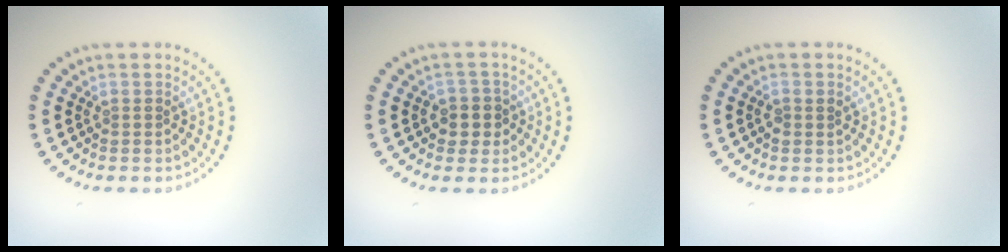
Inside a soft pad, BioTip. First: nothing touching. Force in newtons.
{"total": 2.3, "press": 2.1, "slide": 1.0}
{"total": 0.8, "press": 0.7, "slide": 0.2}